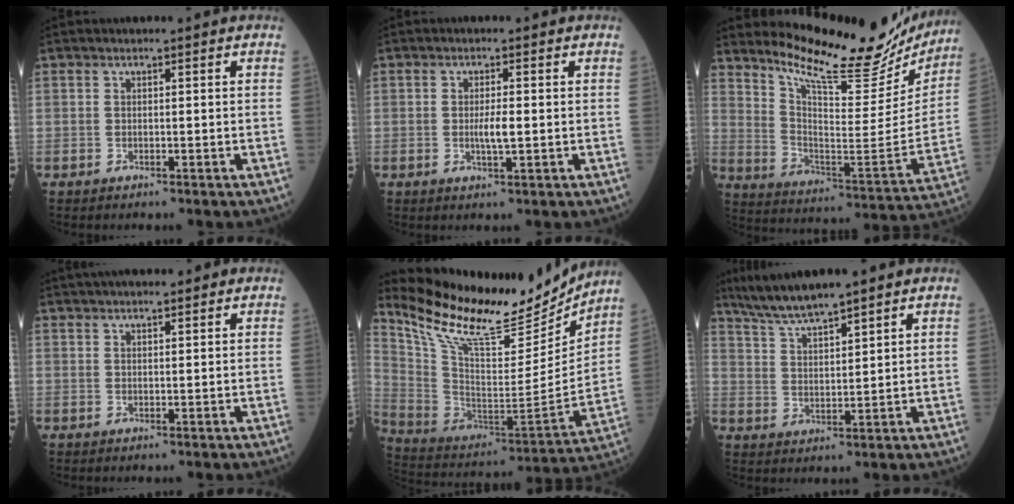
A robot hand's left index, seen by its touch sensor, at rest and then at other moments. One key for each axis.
{"total": 2.7, "fx": -0.2, "fy": 0.4, "fz": 2.7, "tx": -0.053, "ty": -0.003, "tz": -0.002}
{"total": 22.5, "fx": 20.3, "fy": 4.1, "fz": 8.8, "tx": -0.141, "ty": -0.067, "tz": 0.286}
{"total": 8.0, "fx": 6.7, "fy": 1.5, "fz": 4.1, "tx": -0.061, "ty": 0.033, "tz": 0.097}
{"total": 22.7, "fx": 19.8, "fy": 5.1, "fz": 9.8, "tx": -0.187, "ty": -0.034, "tz": 0.326}
{"total": 8.2, "fx": 7.2, "fy": 0.2, "fz": 4.1, "tx": -0.086, "ty": 0.015, "tz": 0.140}